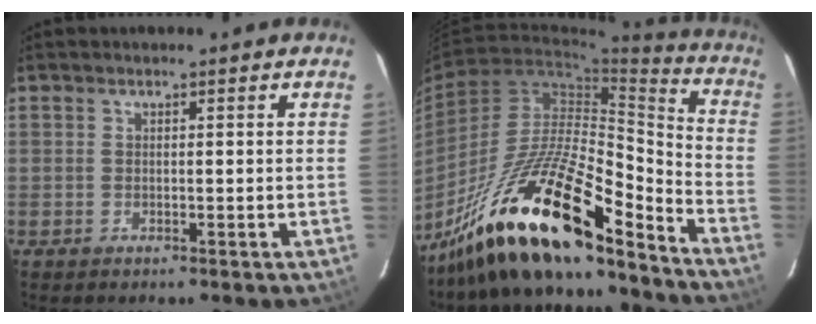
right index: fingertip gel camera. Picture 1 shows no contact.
{"total": 23.7, "force": [-17.8, 5.1, 14.7], "torque": [-0.261, -0.015, -0.315]}